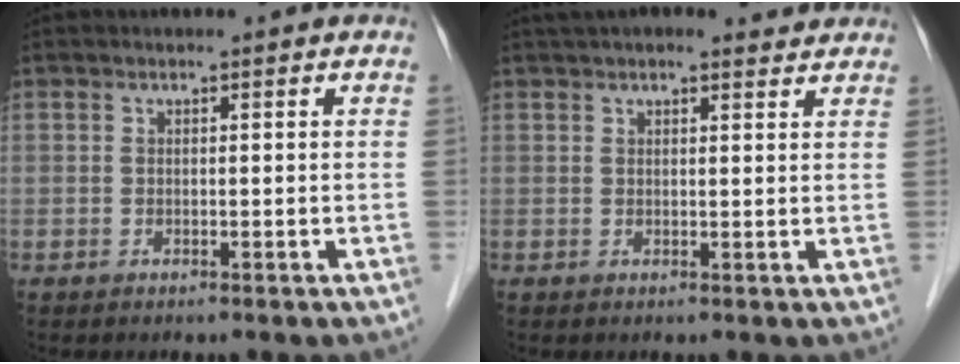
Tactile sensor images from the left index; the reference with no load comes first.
{"total": 7.6, "force": [6.6, 2.0, 3.2], "torque": [-0.045, 0.028, 0.087]}